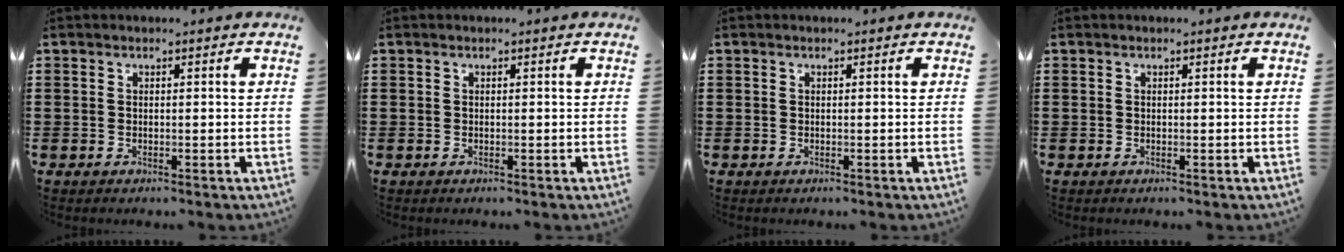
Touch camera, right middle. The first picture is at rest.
{"total": 0.0}
{"total": 0.0}
{"total": 0.0}